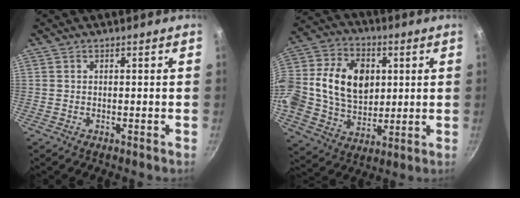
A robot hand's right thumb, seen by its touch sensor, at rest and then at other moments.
{"total": 24.0, "force": [3.0, 17.8, 15.7], "torque": [-0.299, 0.030, 0.050]}